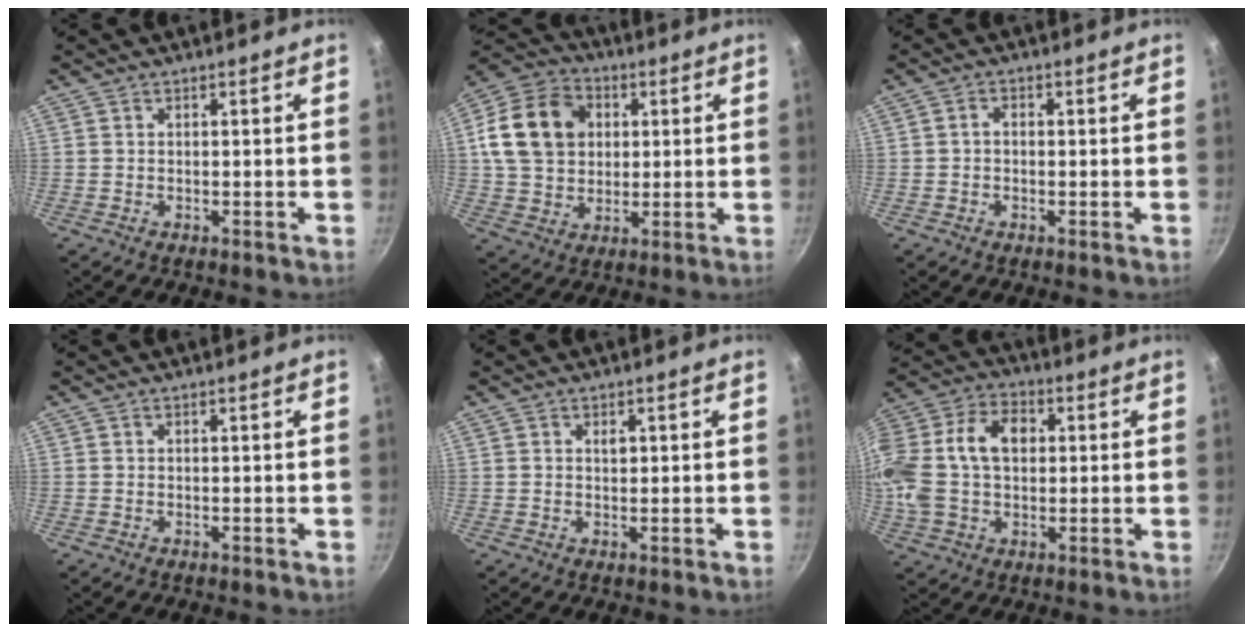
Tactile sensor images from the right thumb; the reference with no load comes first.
{"total": 16.6, "force": [3.3, 13.1, 9.5], "torque": [-0.153, 0.016, 0.053]}
{"total": 1.7, "force": [-0.2, 1.2, 1.1], "torque": [-0.018, 0.010, -0.005]}
{"total": 0.0}
{"total": 1.3, "force": [0.4, 0.8, 0.9], "torque": [-0.008, 0.000, 0.007]}
{"total": 20.7, "force": [2.3, 14.3, 14.8], "torque": [-0.302, 0.038, 0.031]}